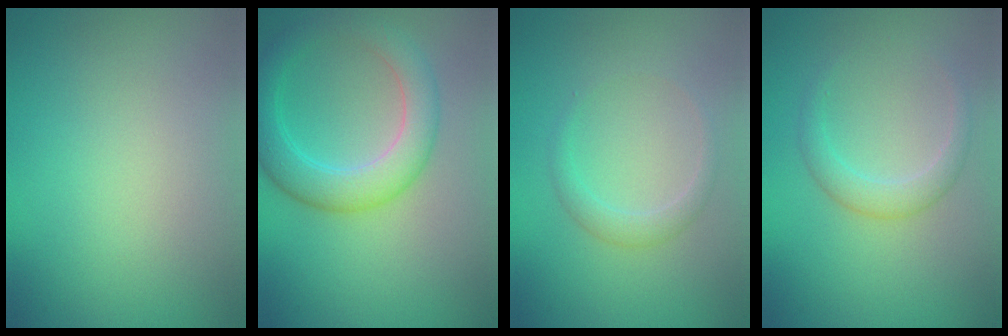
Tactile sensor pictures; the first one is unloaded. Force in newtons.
{"total": 5.0, "press": 4.9, "slide": 0.3}
{"total": 1.5, "press": 1.5, "slide": 0.0}
{"total": 2.0, "press": 2.0, "slide": 0.1}